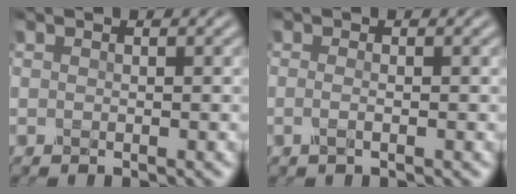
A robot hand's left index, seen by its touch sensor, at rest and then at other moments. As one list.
[{"total": 1.3, "force": [-0.1, 0.6, 1.1], "torque": [-0.011, -0.001, -0.015]}]